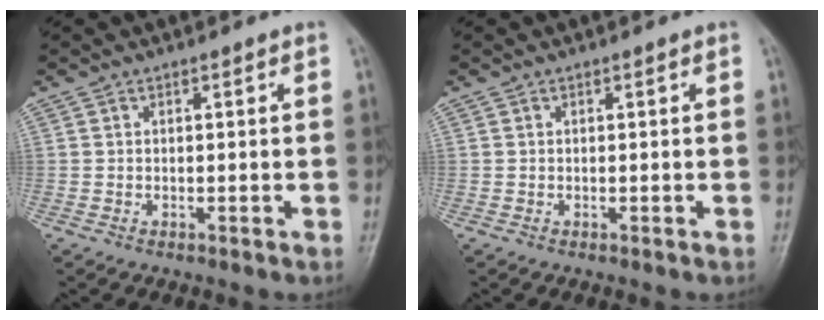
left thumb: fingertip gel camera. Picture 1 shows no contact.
{"total": 0.0}